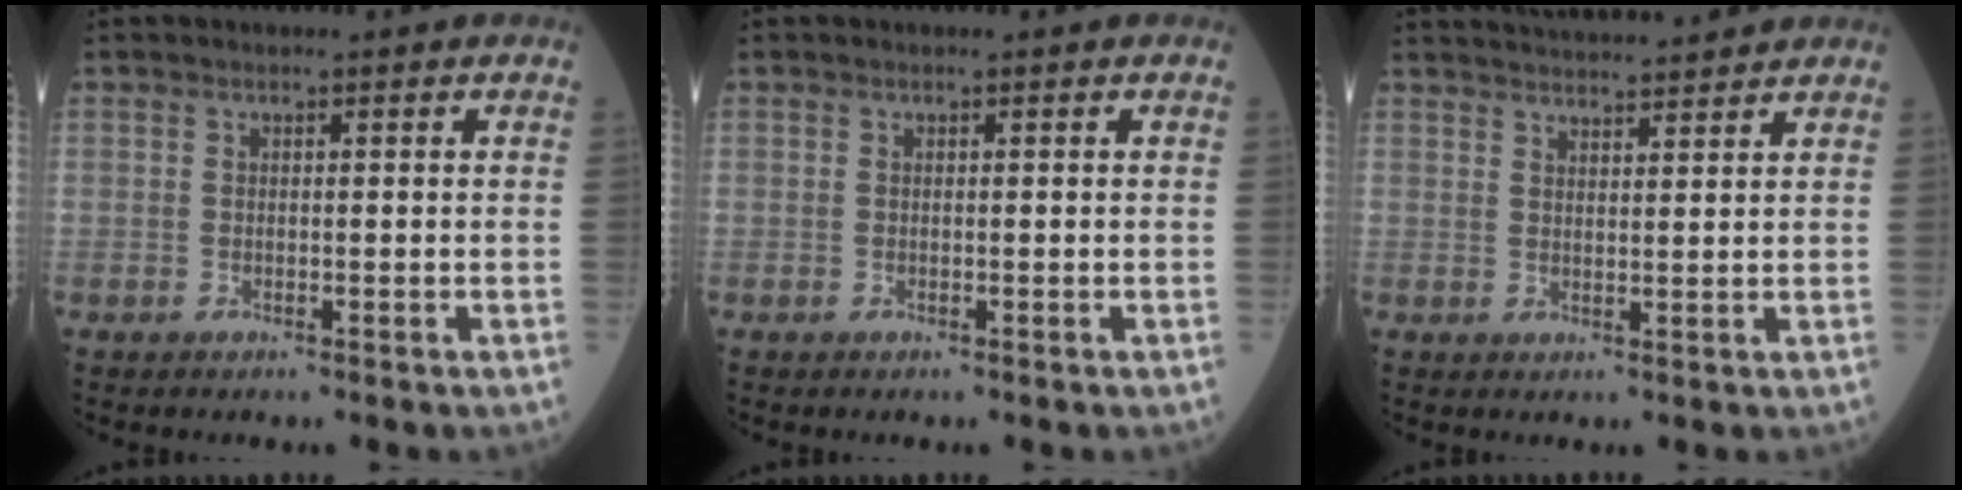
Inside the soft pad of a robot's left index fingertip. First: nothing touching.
{"total": 0.0}
{"total": 9.6, "force": [9.2, 0.4, 2.9], "torque": [-0.050, 0.023, 0.133]}